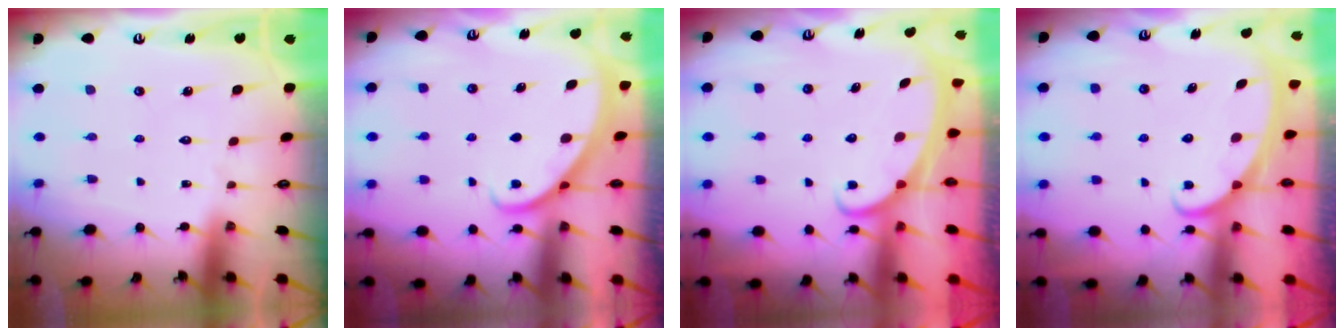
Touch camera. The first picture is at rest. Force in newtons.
{"total": 1.9, "press": 1.9, "slide": 0.2}
{"total": 2.2, "press": 2.2, "slide": 0.4}
{"total": 2.5, "press": 2.5, "slide": 0.4}